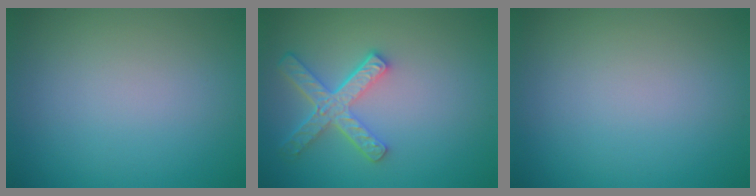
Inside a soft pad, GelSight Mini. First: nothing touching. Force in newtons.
{"total": 4.5, "press": 3.5, "slide": 2.8}
{"total": 0.0}